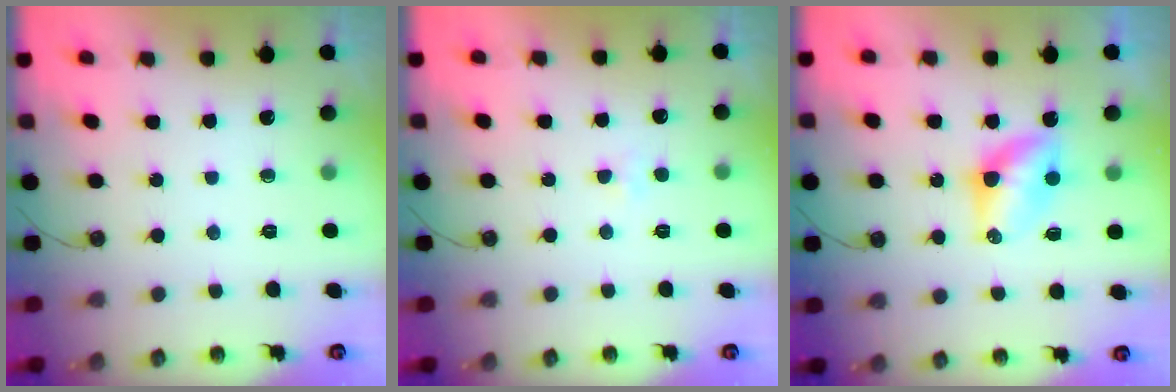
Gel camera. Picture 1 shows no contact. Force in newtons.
{"total": 2.4, "press": 2.3, "slide": 0.6}
{"total": 5.7, "press": 5.7, "slide": 0.6}